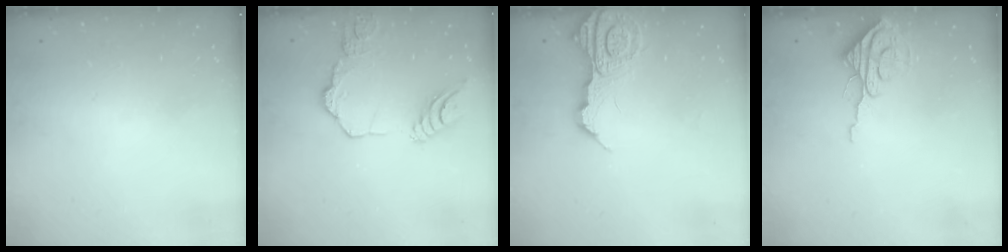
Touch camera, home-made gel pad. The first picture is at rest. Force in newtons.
{"total": 14.6, "press": 14.4, "slide": 1.9}
{"total": 12.4, "press": 12.3, "slide": 1.3}
{"total": 7.6, "press": 7.5, "slide": 0.5}